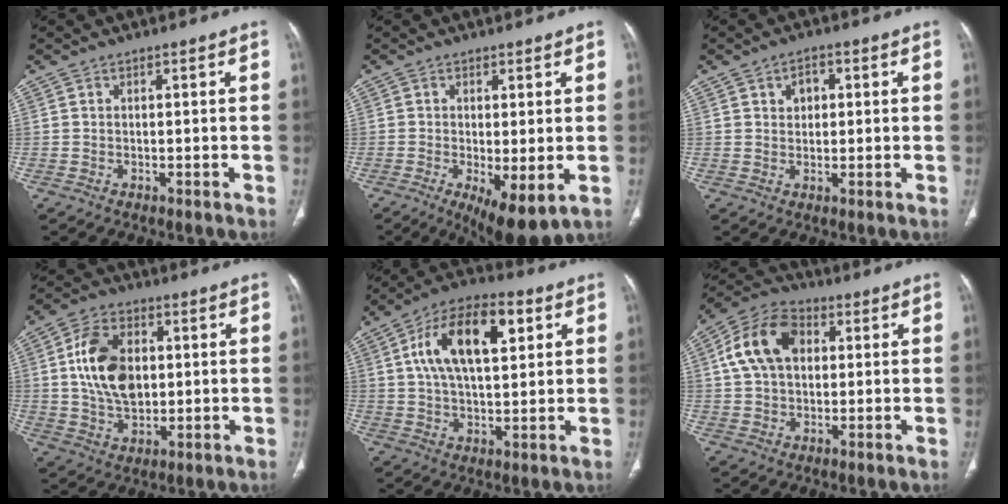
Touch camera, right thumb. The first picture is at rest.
{"total": 8.8, "force": [-2.4, 3.2, 7.9], "torque": [-0.128, -0.019, -0.031]}
{"total": 3.4, "force": [1.1, 2.5, 2.1], "torque": [-0.018, 0.000, 0.017]}
{"total": 13.8, "force": [1.9, 9.0, 10.2], "torque": [-0.169, -0.001, 0.036]}
{"total": 16.8, "force": [5.1, 8.1, 13.8], "torque": [-0.227, 0.009, 0.084]}
{"total": 12.9, "force": [2.9, 8.8, 9.0], "torque": [-0.157, 0.021, 0.043]}